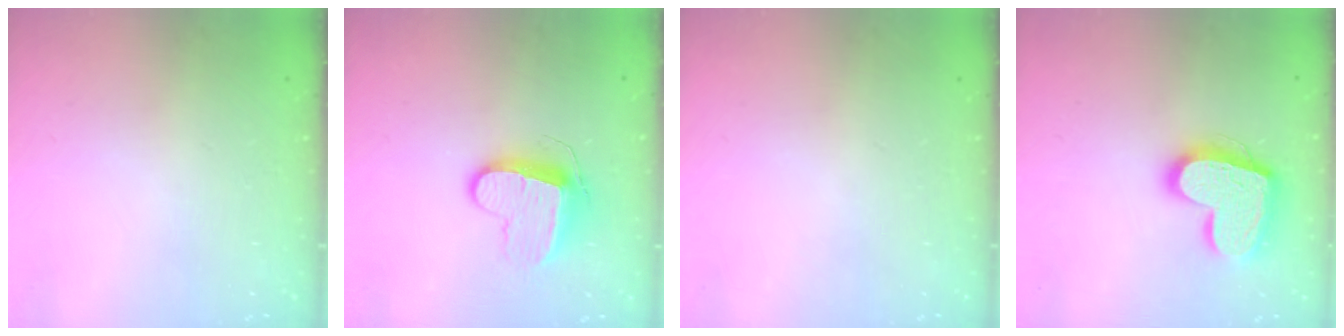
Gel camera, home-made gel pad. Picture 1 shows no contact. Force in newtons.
{"total": 10.5, "press": 10.5, "slide": 0.4}
{"total": 0.0}
{"total": 17.5, "press": 17.4, "slide": 1.6}